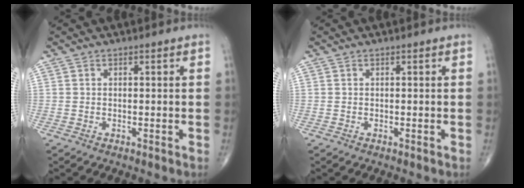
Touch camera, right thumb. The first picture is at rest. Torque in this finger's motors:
{"motor_torque": [-0.31, -0.03, 0.00, 0.00, 0.00]}